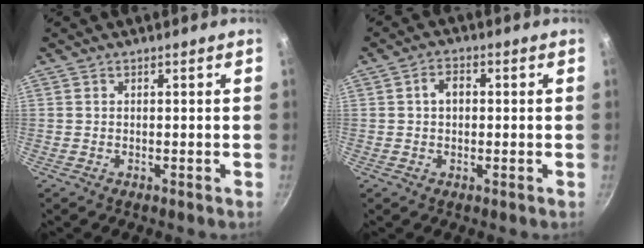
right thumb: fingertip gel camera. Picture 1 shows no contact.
{"total": 3.5, "force": [0.4, 2.5, 2.5], "torque": [-0.029, 0.010, 0.002]}